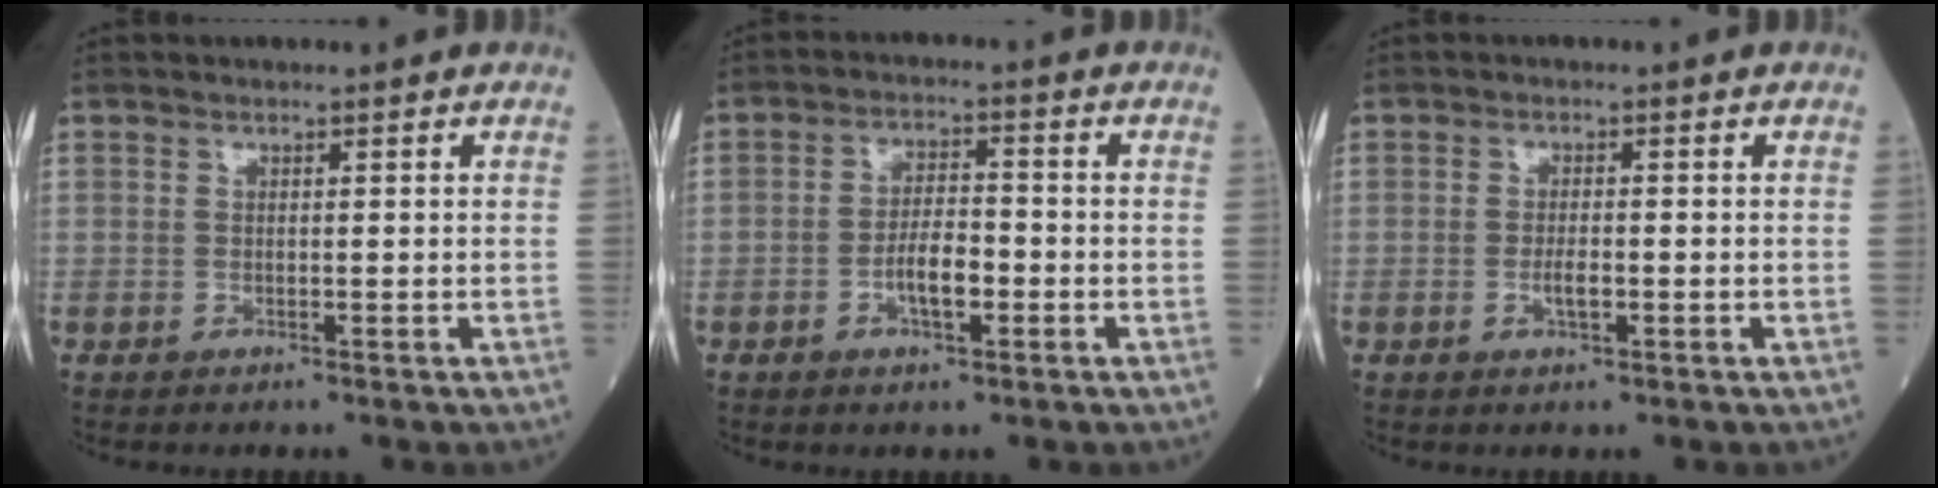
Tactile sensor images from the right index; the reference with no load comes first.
{"total": 5.1, "force": [-1.7, 1.7, 4.5], "torque": [-0.083, 0.007, -0.031]}
{"total": 2.3, "force": [-0.7, 0.6, 2.1], "torque": [-0.039, 0.001, -0.010]}